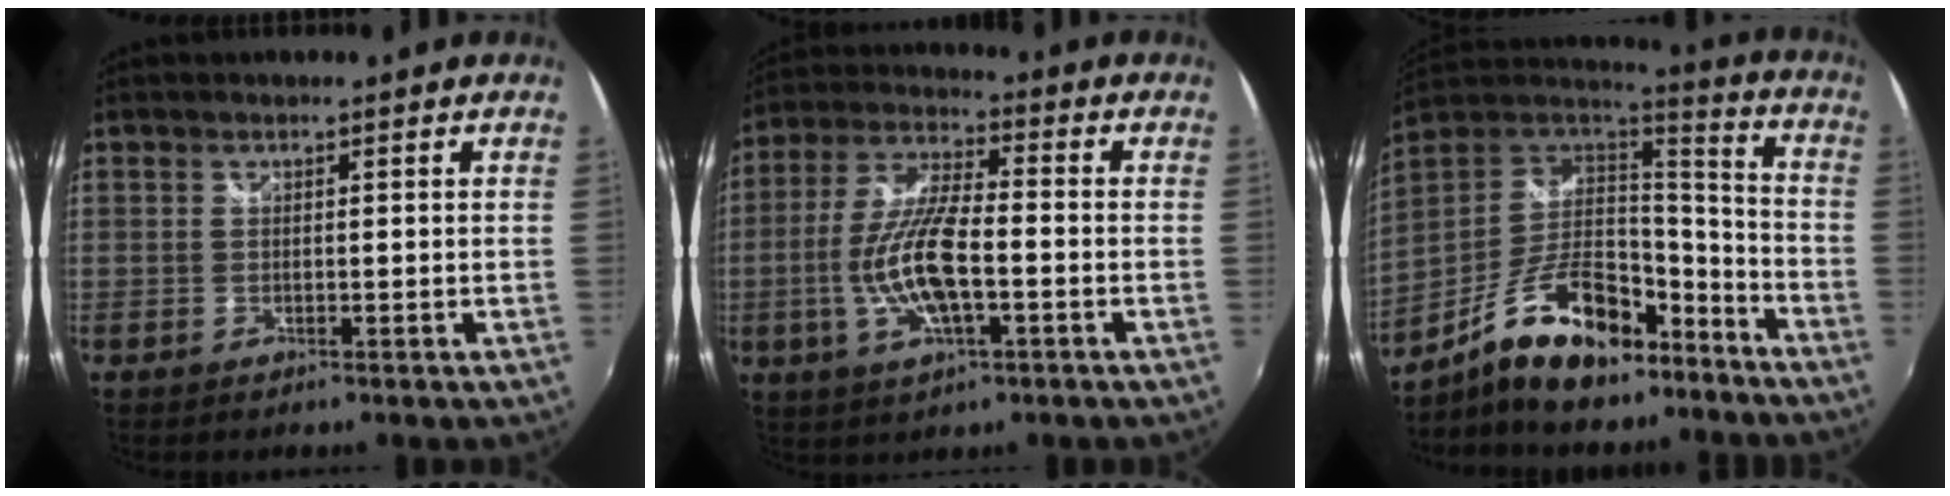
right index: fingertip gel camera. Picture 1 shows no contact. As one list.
[{"total": 12.9, "force": [-3.0, 4.1, 11.9], "torque": [-0.245, -0.003, -0.056]}, {"total": 19.4, "force": [-12.3, 8.8, 12.1], "torque": [-0.225, 0.020, -0.194]}]